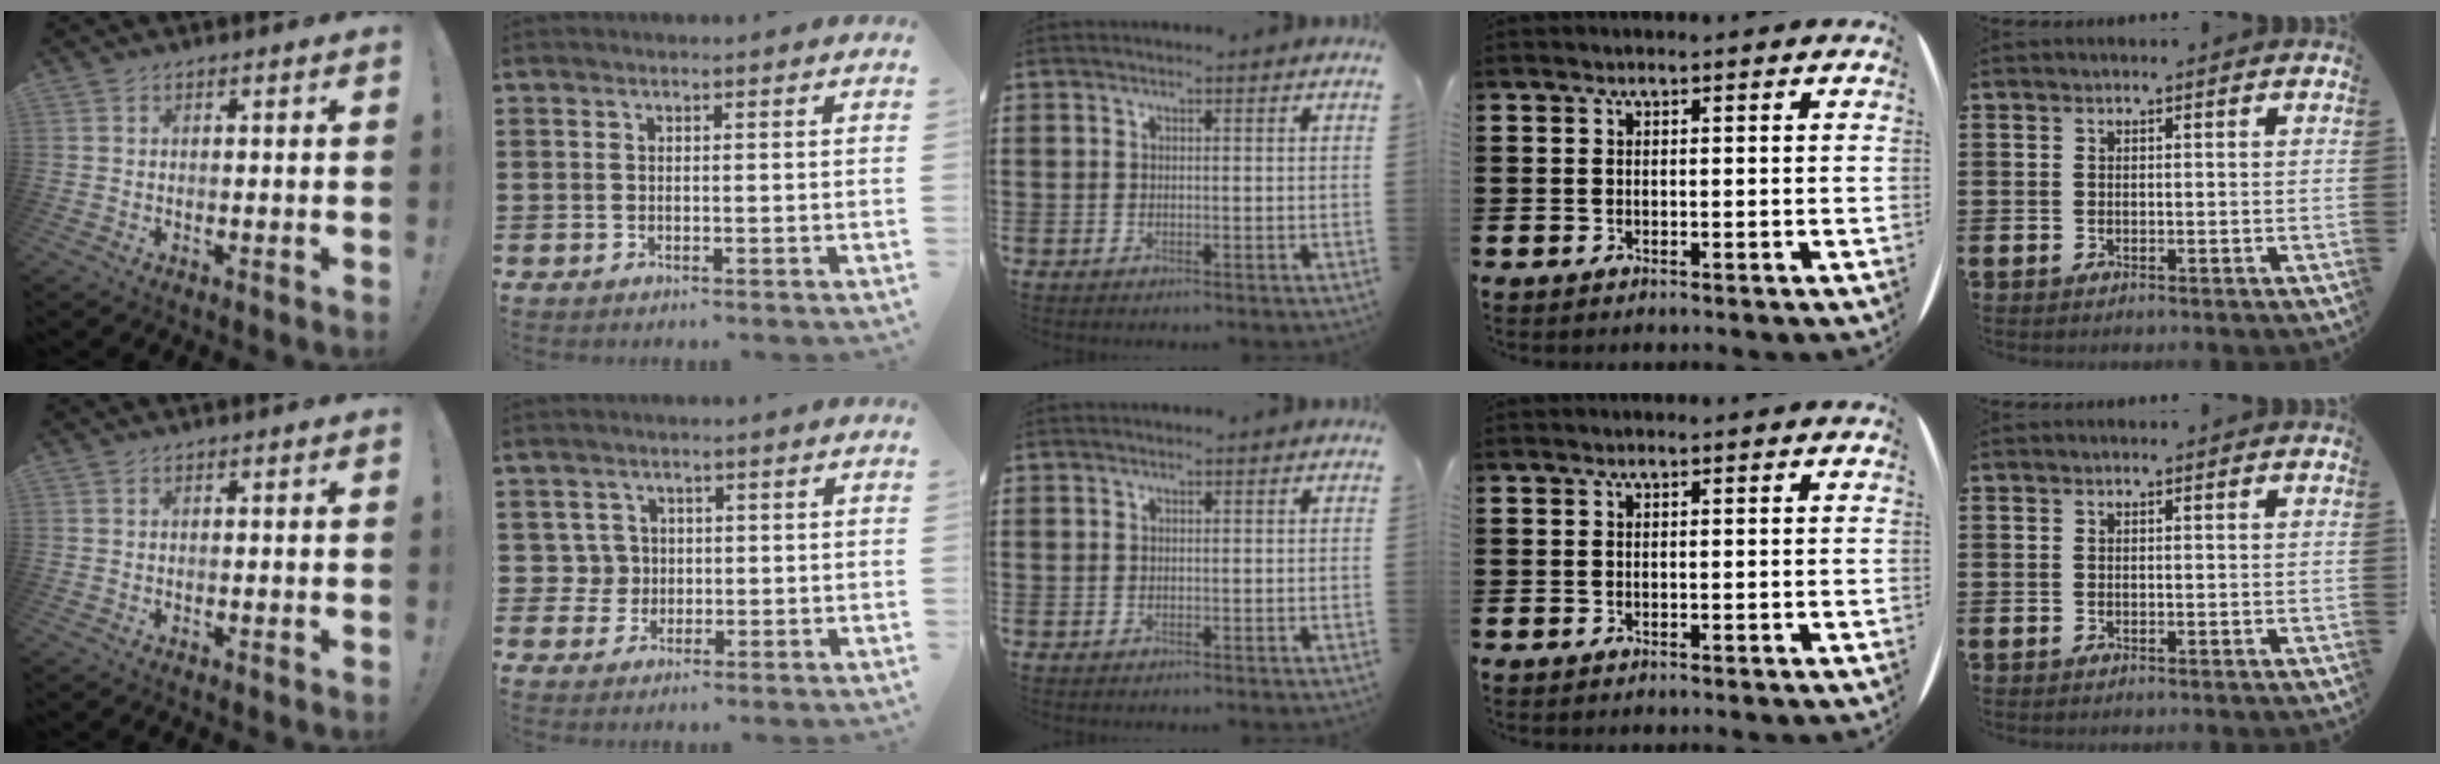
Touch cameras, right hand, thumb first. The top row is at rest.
{"index": {"total": 3.3, "force": [0.1, 3.3, 0.6], "torque": [-0.028, 0.010, 0.000]}}